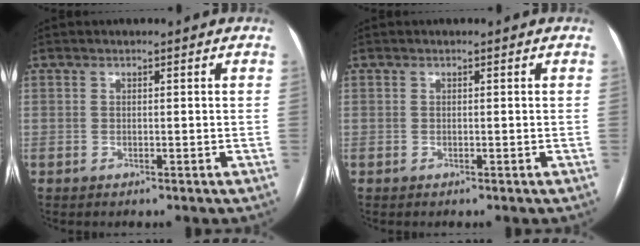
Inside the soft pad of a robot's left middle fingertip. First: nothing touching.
{"total": 0.0}